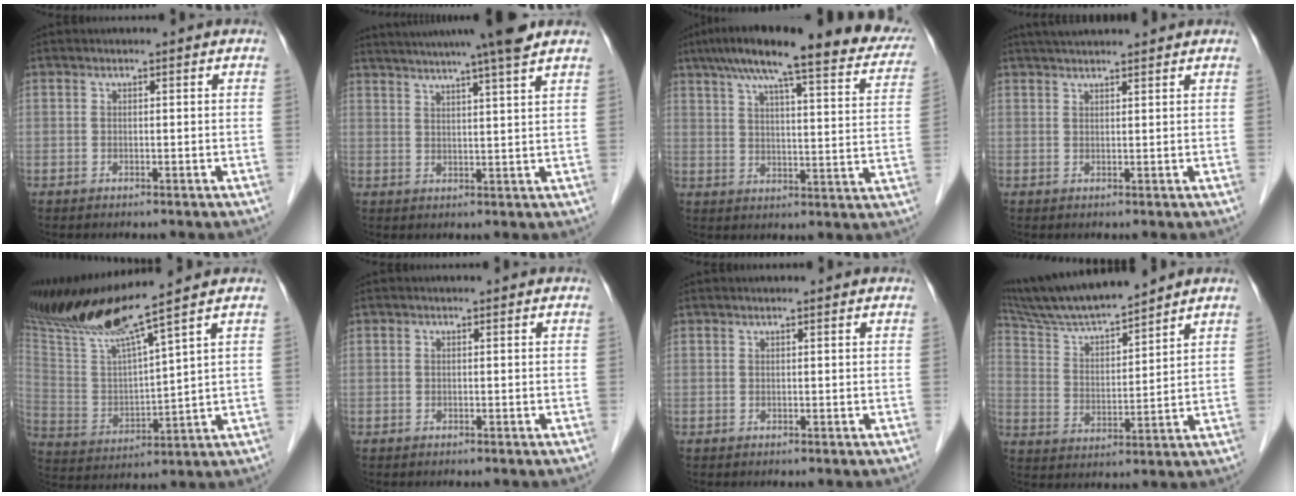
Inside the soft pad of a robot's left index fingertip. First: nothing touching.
{"total": 13.6, "force": [11.6, -1.4, 6.9], "torque": [-0.120, 0.005, 0.154]}
{"total": 25.2, "force": [20.0, 4.0, 14.8], "torque": [-0.212, 0.024, 0.247]}
{"total": 6.4, "force": [5.7, 0.4, 2.8], "torque": [-0.041, 0.038, 0.083]}
{"total": 15.6, "force": [12.9, -1.6, 8.6], "torque": [-0.169, 0.002, 0.248]}
{"total": 0.0}
{"total": 0.8, "force": [0.7, 0.0, 0.4], "torque": [-0.011, 0.016, 0.014]}
{"total": 12.0, "force": [11.0, 0.1, 4.7], "torque": [-0.092, 0.016, 0.207]}